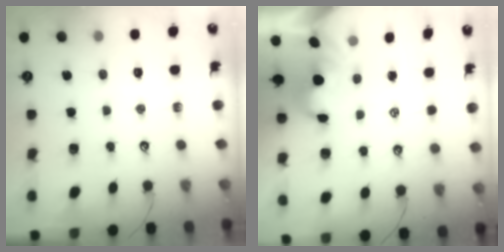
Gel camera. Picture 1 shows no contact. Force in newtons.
{"total": 0.9, "press": 0.8, "slide": 0.4}